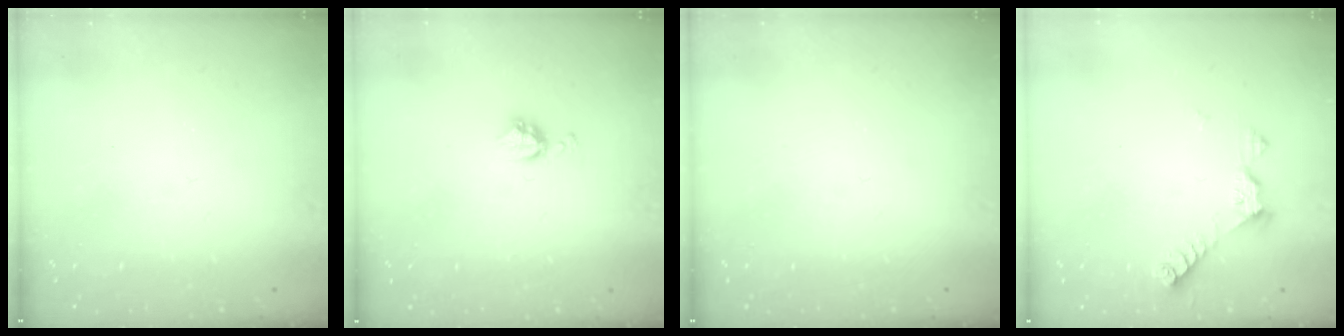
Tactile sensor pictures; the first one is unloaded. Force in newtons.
{"total": 4.6, "press": 4.6, "slide": 0.4}
{"total": 0.0}
{"total": 6.7, "press": 6.7, "slide": 0.4}